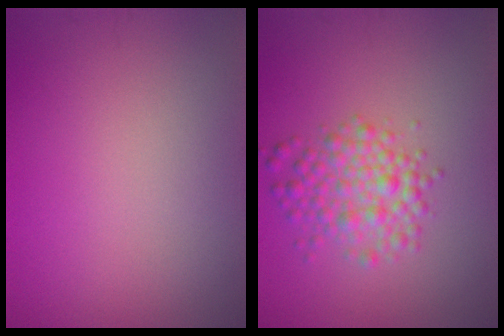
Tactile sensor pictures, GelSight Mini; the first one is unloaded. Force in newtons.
{"total": 3.6, "press": 3.6, "slide": 0.1}